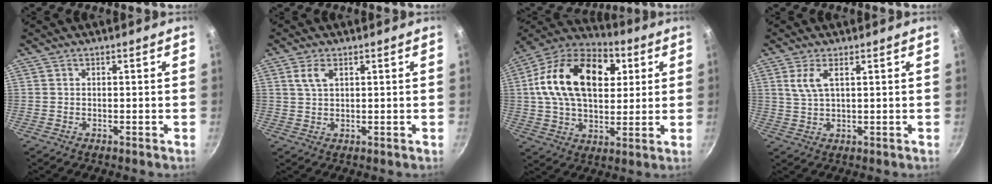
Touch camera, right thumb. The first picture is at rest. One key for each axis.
{"total": 3.1, "fx": 1.5, "fy": 1.5, "fz": 2.3, "tx": -0.048, "ty": 0.000, "tz": 0.034}
{"total": 23.4, "fx": 5.2, "fy": 14.7, "fz": 17.5, "tx": -0.292, "ty": 0.013, "tz": 0.082}
{"total": 4.2, "fx": 1.7, "fy": 1.6, "fz": 3.5, "tx": -0.082, "ty": -0.003, "tz": 0.041}